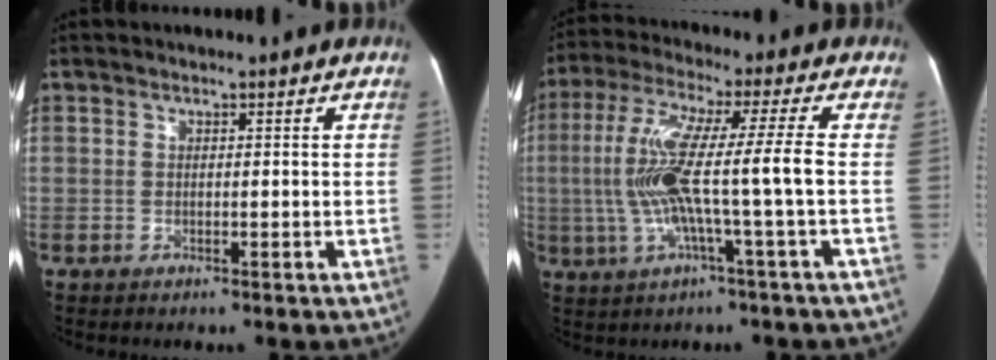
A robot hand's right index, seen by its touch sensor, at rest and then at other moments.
{"total": 12.2, "force": [-1.3, -1.0, 12.1], "torque": [-0.243, 0.013, -0.028]}